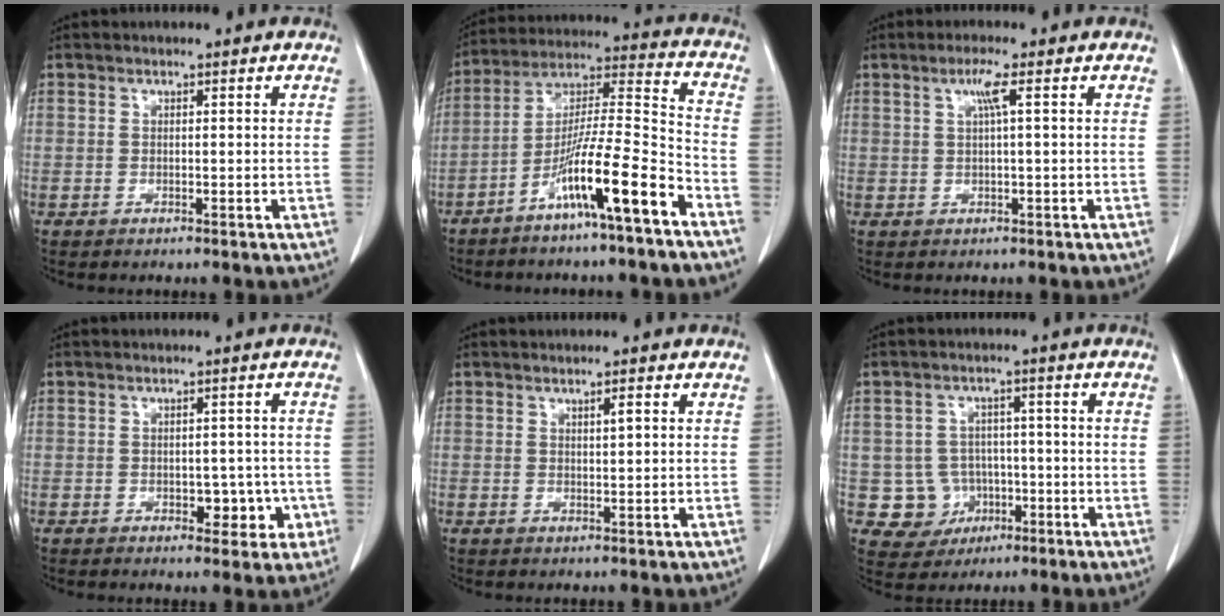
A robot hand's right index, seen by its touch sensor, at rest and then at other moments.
{"total": 14.0, "force": [-8.0, -0.4, 11.4], "torque": [-0.207, -0.007, -0.147]}
{"total": 2.7, "force": [0.9, -0.4, 2.5], "torque": [-0.052, 0.005, 0.017]}
{"total": 4.4, "force": [-1.4, 2.8, 3.0], "torque": [-0.021, 0.012, -0.010]}
{"total": 1.6, "force": [0.7, 0.1, 1.4], "torque": [-0.025, -0.001, 0.012]}
{"total": 6.8, "force": [-1.4, 6.5, 1.0], "torque": [-0.015, 0.011, -0.012]}